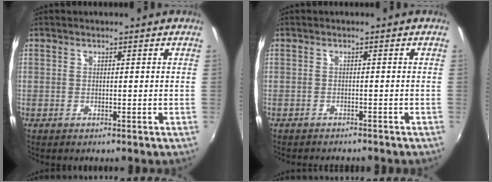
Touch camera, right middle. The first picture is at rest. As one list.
[{"total": 3.1, "force": [-2.9, 0.7, 0.8], "torque": [-0.024, -0.014, -0.044]}]